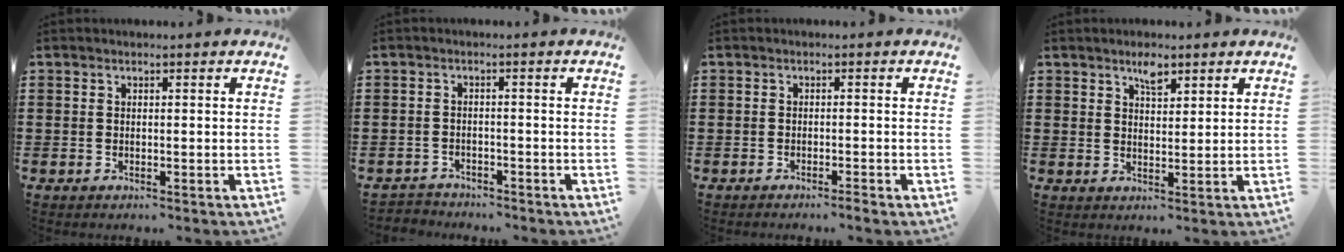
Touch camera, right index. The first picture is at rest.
{"total": 2.1, "force": [-2.0, 0.5, -0.3], "torque": [-0.003, 0.003, -0.046]}
{"total": 1.0, "force": [-0.9, -0.1, 0.4], "torque": [-0.009, -0.001, -0.018]}
{"total": 3.1, "force": [2.2, 1.2, 1.8], "torque": [-0.032, 0.001, 0.038]}